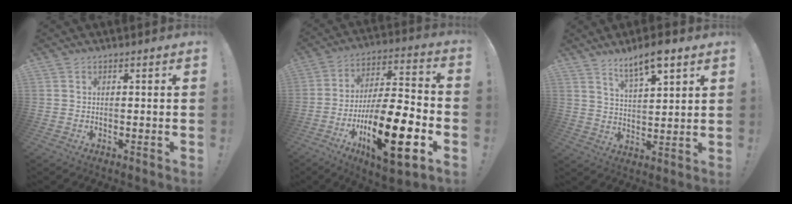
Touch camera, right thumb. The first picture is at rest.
{"total": 23.2, "force": [-8.7, 7.6, 20.1], "torque": [-0.353, 0.044, -0.139]}
{"total": 9.2, "force": [6.9, 2.3, 5.7], "torque": [-0.099, -0.034, 0.120]}